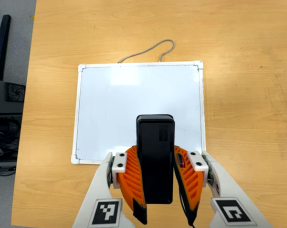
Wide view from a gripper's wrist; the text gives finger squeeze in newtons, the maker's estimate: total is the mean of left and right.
{"total": 8.2, "left": 6.3, "right": 10.1}